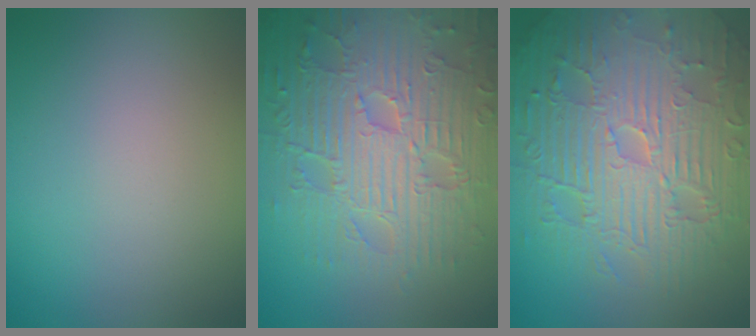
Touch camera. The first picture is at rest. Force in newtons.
{"total": 9.6, "press": 6.9, "slide": 6.7}
{"total": 11.6, "press": 7.5, "slide": 8.8}